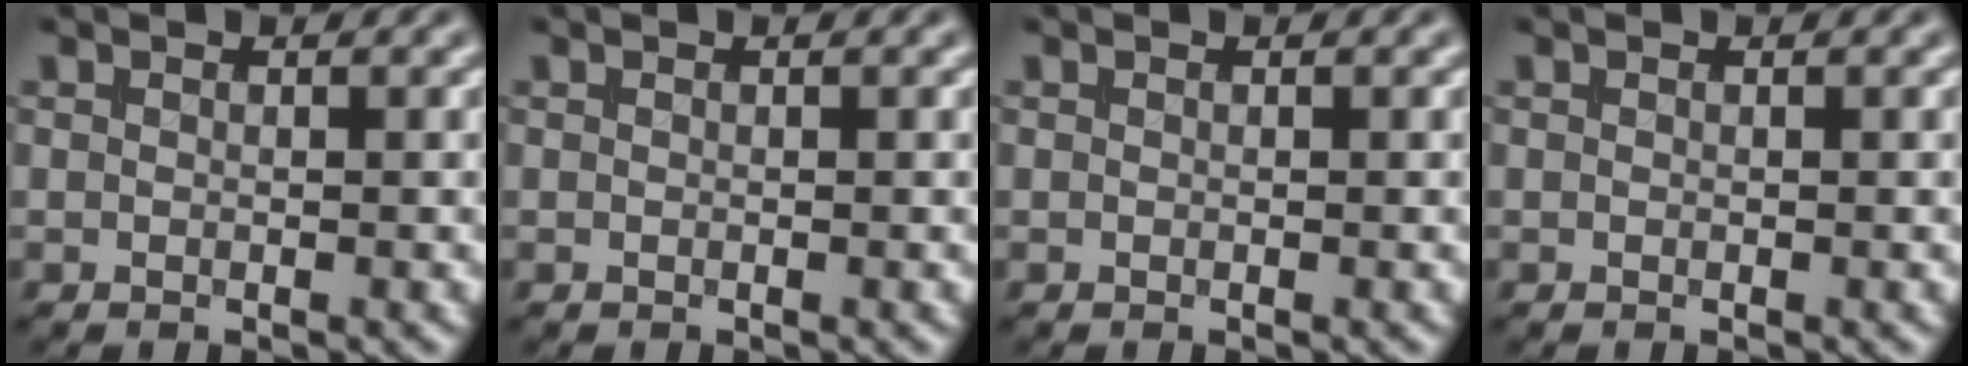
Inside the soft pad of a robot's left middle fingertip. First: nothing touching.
{"total": 0.0}
{"total": 0.0}
{"total": 0.0}